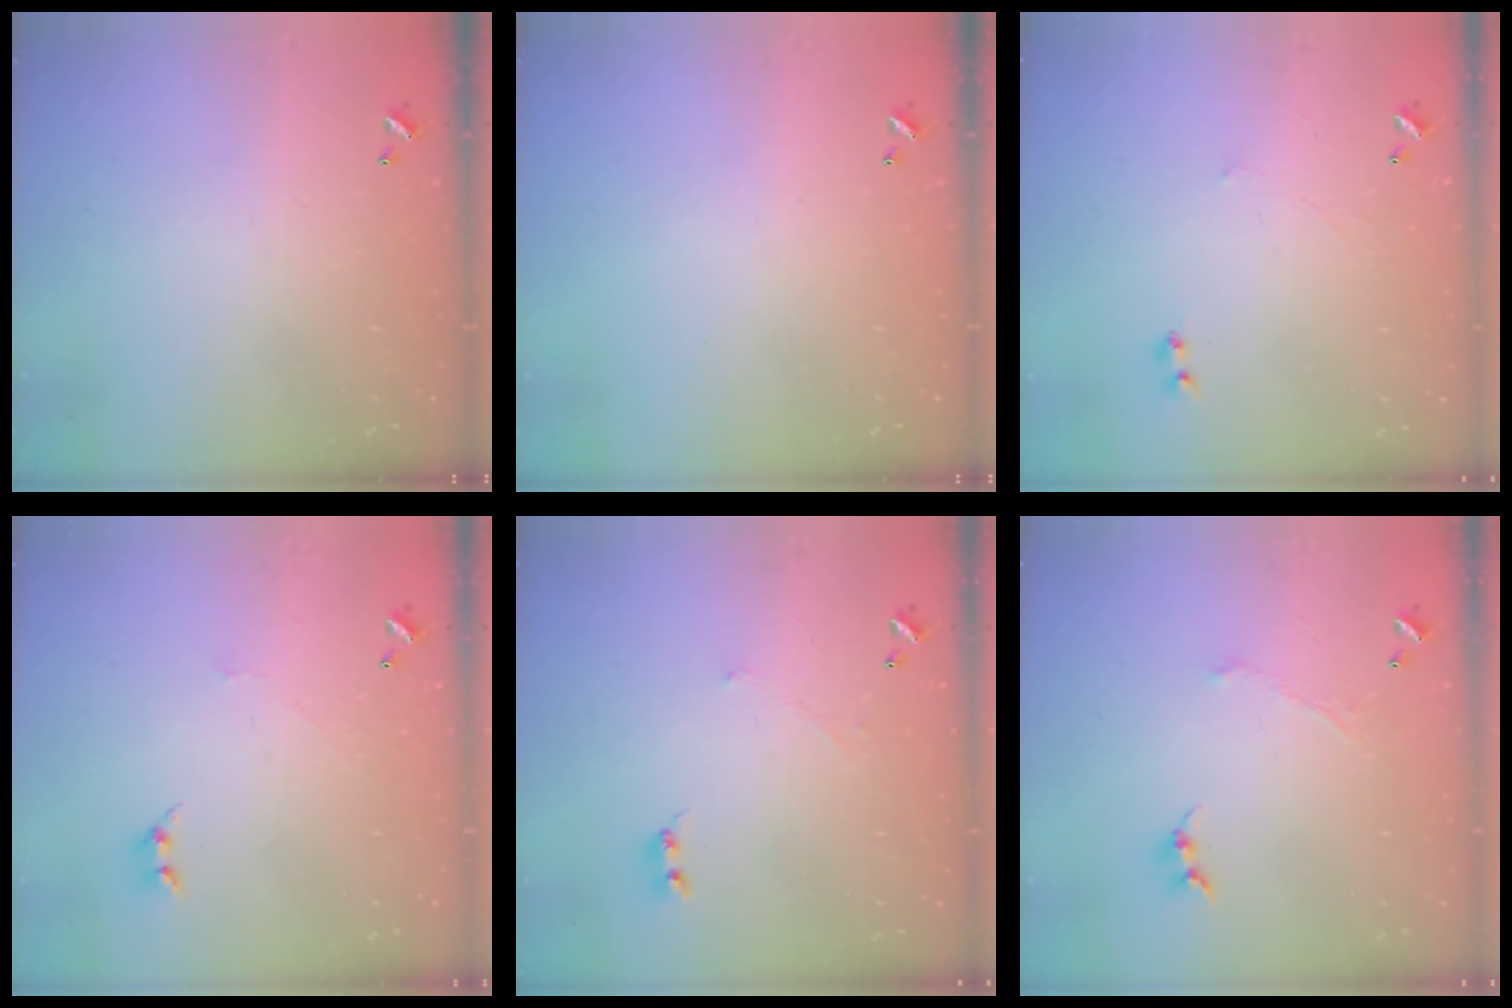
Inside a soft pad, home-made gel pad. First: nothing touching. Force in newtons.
{"total": 0.0}
{"total": 2.3, "press": 2.3, "slide": 0.3}
{"total": 0.9, "press": 0.8, "slide": 0.4}
{"total": 0.0}
{"total": 1.0, "press": 0.9, "slide": 0.4}